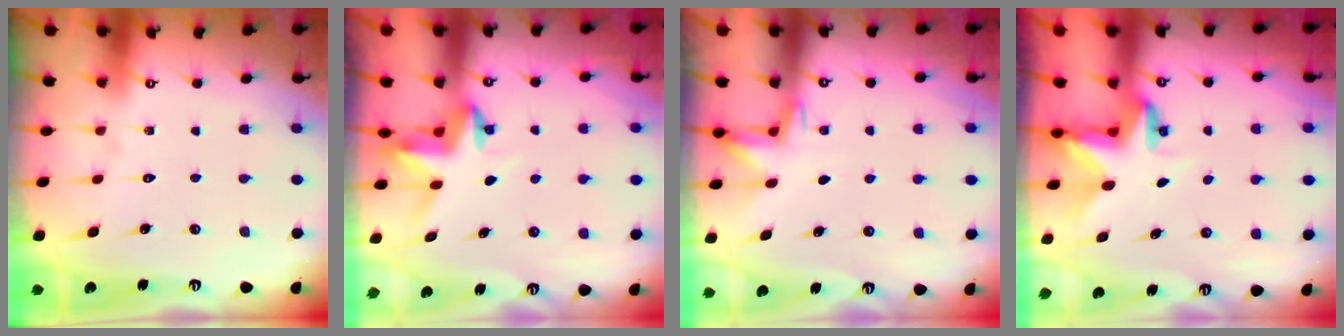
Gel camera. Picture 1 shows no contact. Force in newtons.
{"total": 3.9, "press": 3.9, "slide": 0.3}
{"total": 3.8, "press": 3.5, "slide": 1.2}
{"total": 3.1, "press": 3.1, "slide": 0.1}